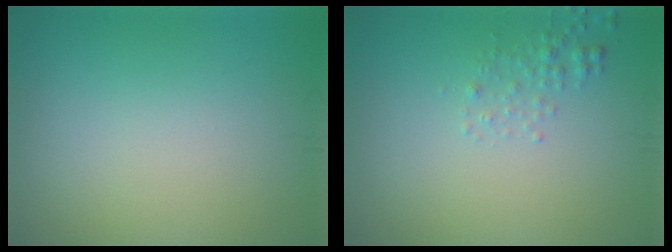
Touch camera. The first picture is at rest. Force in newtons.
{"total": 1.3, "press": 1.3, "slide": 0.1}